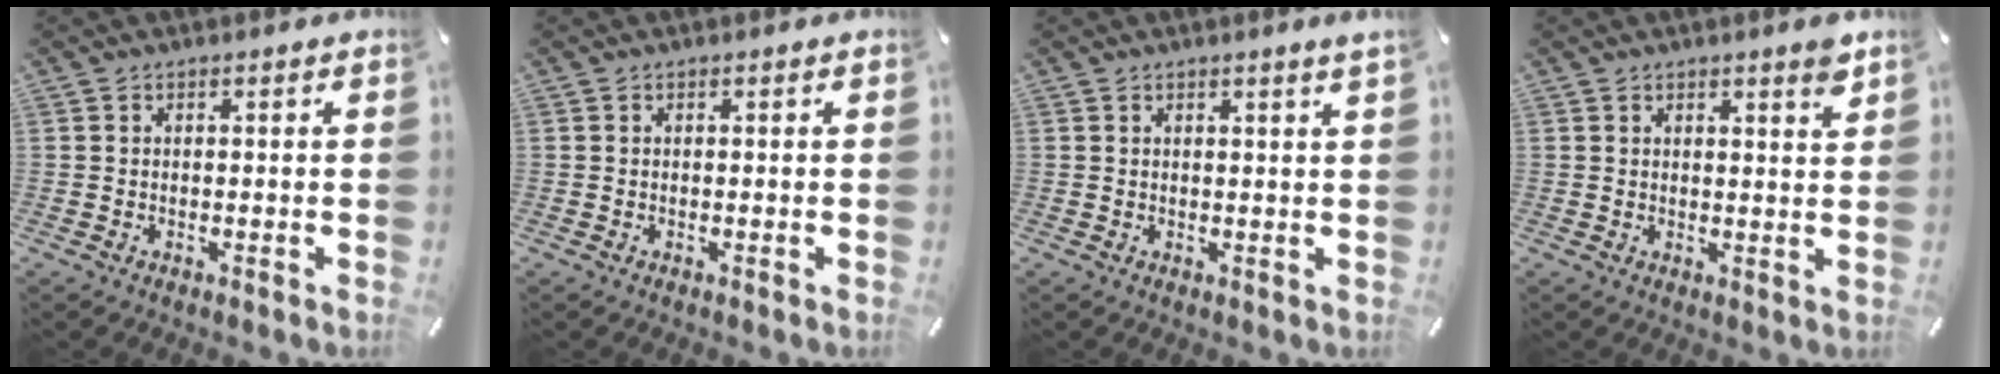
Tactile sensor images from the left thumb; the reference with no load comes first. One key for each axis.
{"total": 0.0}
{"total": 1.5, "fx": 1.0, "fy": -0.2, "fz": 1.0, "tx": -0.020, "ty": -0.002, "tz": 0.018}
{"total": 3.1, "fx": 2.4, "fy": 0.5, "fz": 1.9, "tx": -0.026, "ty": -0.014, "tz": 0.038}